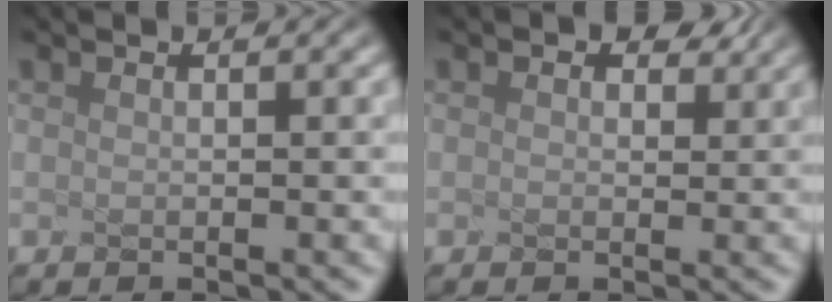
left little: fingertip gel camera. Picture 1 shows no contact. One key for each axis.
{"total": 0.5, "fx": 0.4, "fy": -0.3, "fz": -0.1, "tx": -0.021, "ty": -0.016, "tz": 0.030}